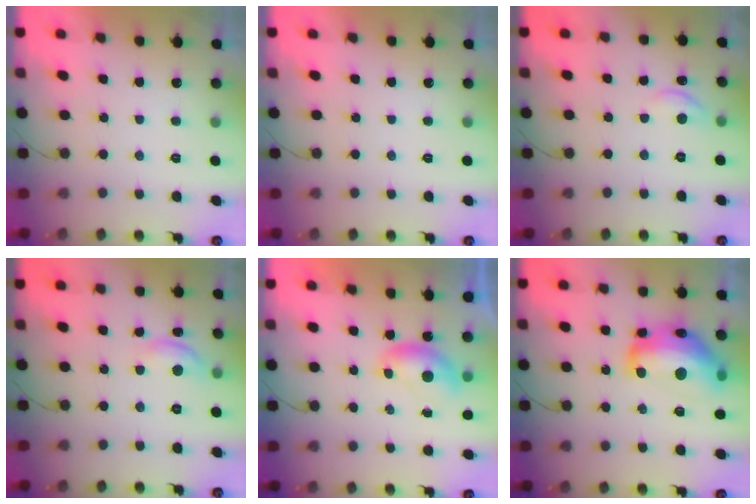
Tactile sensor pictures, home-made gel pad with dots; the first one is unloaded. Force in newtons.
{"total": 0.0}
{"total": 7.0, "press": 7.0, "slide": 0.7}
{"total": 8.4, "press": 8.4, "slide": 0.6}
{"total": 6.1, "press": 6.1, "slide": 0.9}
{"total": 18.7, "press": 18.6, "slide": 1.7}